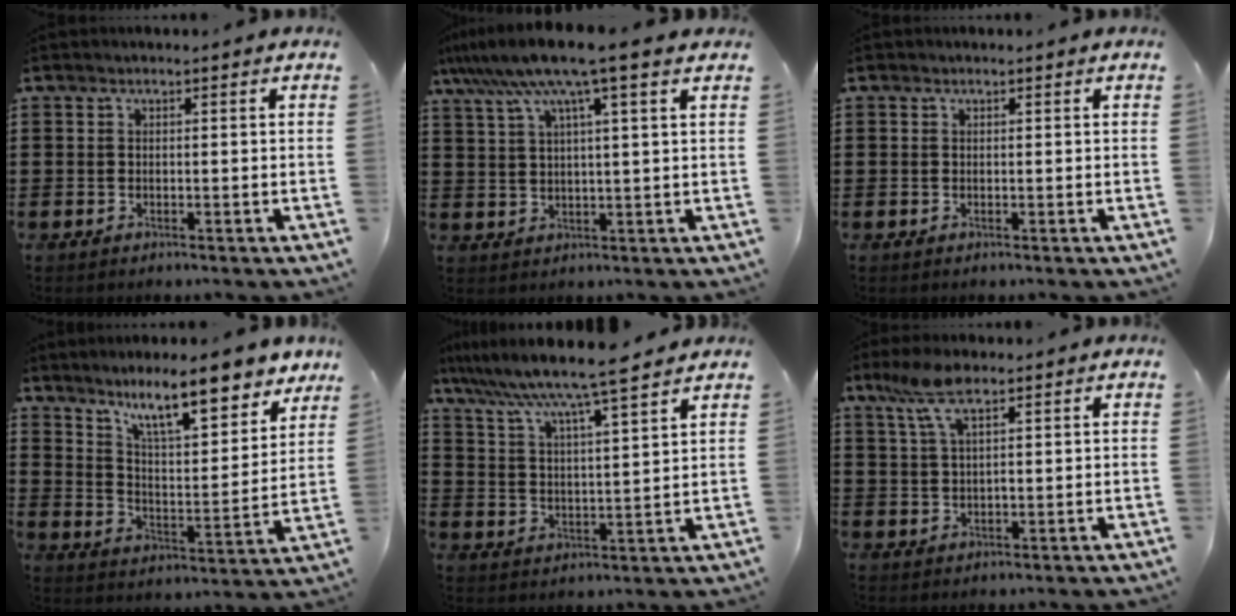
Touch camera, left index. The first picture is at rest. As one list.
[{"total": 8.9, "force": [5.8, 0.1, 6.7], "torque": [-0.147, -0.016, 0.100]}, {"total": 0.0}, {"total": 11.3, "force": [9.1, 1.4, 6.5], "torque": [-0.120, -0.048, 0.154]}, {"total": 7.0, "force": [6.2, -0.5, 3.1], "torque": [-0.084, -0.041, 0.102]}, {"total": 6.6, "force": [3.8, 2.5, 4.7], "torque": [-0.103, 0.008, 0.068]}]